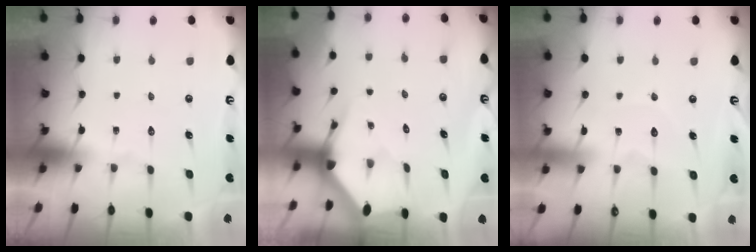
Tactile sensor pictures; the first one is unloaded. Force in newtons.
{"total": 3.0, "press": 3.0, "slide": 0.1}
{"total": 4.5, "press": 4.4, "slide": 0.6}